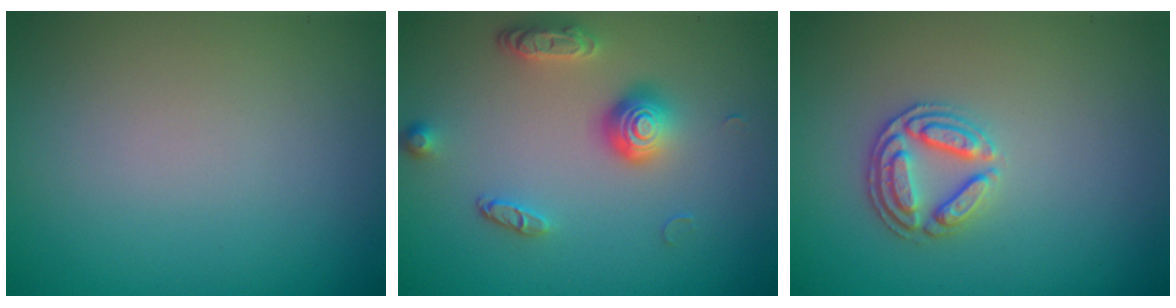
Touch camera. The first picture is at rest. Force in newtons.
{"total": 3.7, "press": 2.8, "slide": 2.4}
{"total": 2.7, "press": 2.6, "slide": 0.9}